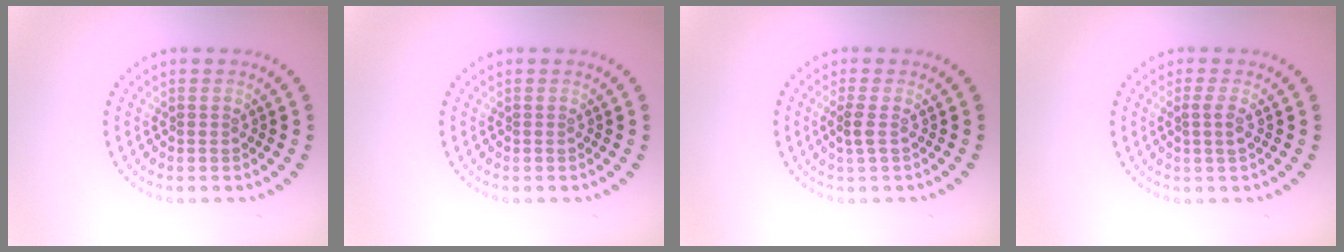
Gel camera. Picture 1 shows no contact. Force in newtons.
{"total": 0.0}
{"total": 1.2, "press": 0.9, "slide": 0.7}
{"total": 1.4, "press": 1.1, "slide": 0.9}